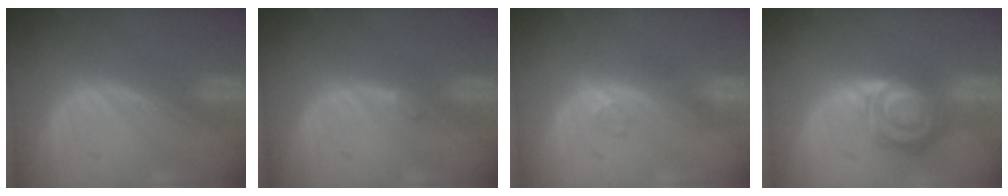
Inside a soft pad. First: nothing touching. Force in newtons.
{"total": 0.9, "press": 0.8, "slide": 0.2}
{"total": 2.1, "press": 2.1, "slide": 0.2}
{"total": 8.0, "press": 7.1, "slide": 3.6}